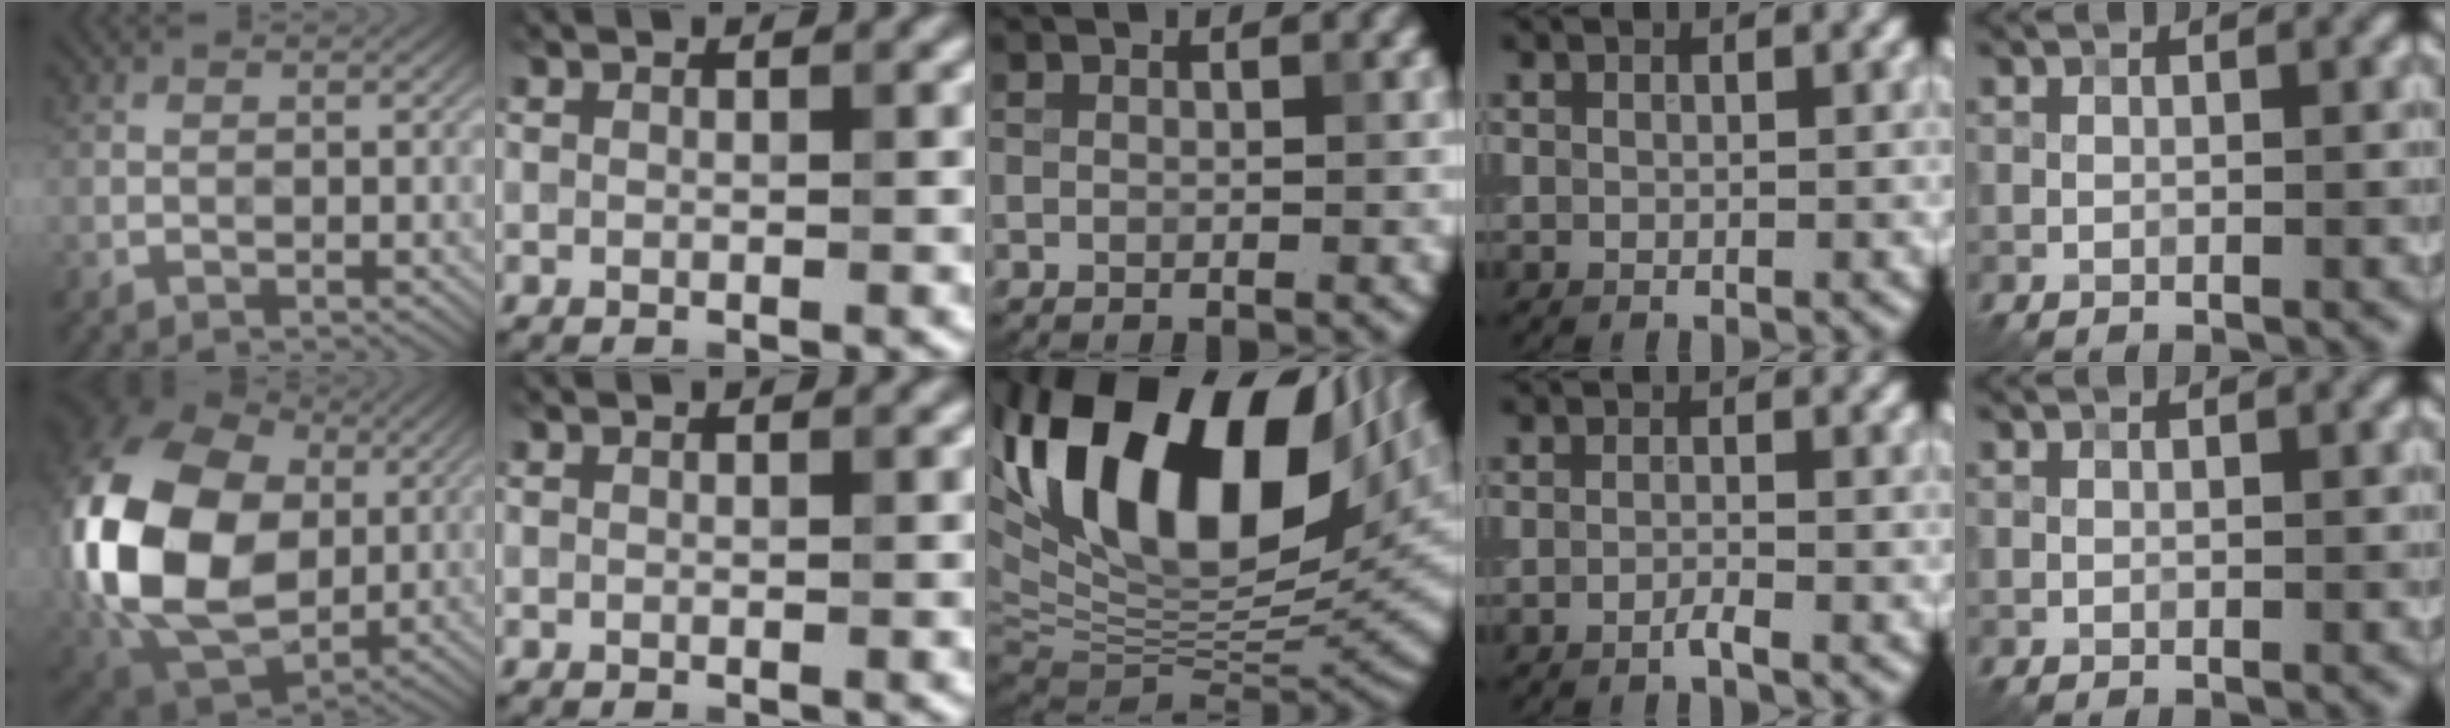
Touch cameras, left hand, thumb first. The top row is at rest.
{"thumb": {"total": 22.8, "force": [1.8, 16.7, 15.4], "torque": [-0.415, -0.015, 0.044]}, "middle": {"total": 20.1, "force": [7.7, 10.5, 15.3], "torque": [-0.291, 0.045, 0.133]}, "ring": {"total": 0.8, "force": [-0.5, 0.1, 0.7], "torque": [-0.014, -0.002, -0.013]}}